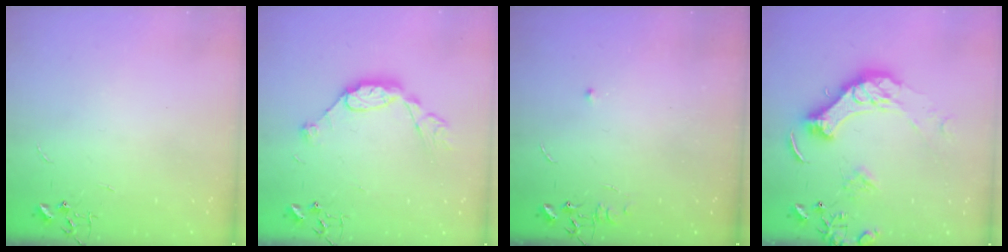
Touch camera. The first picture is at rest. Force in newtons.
{"total": 11.5, "press": 11.4, "slide": 0.9}
{"total": 5.5, "press": 5.4, "slide": 0.8}
{"total": 16.2, "press": 16.0, "slide": 2.3}